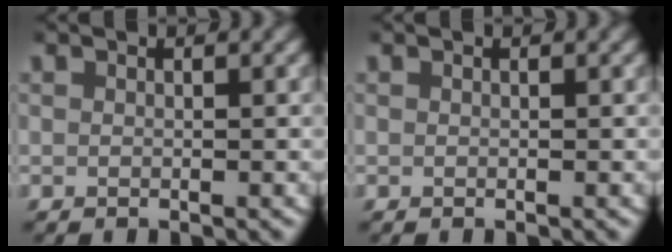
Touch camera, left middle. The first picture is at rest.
{"total": 0.0}